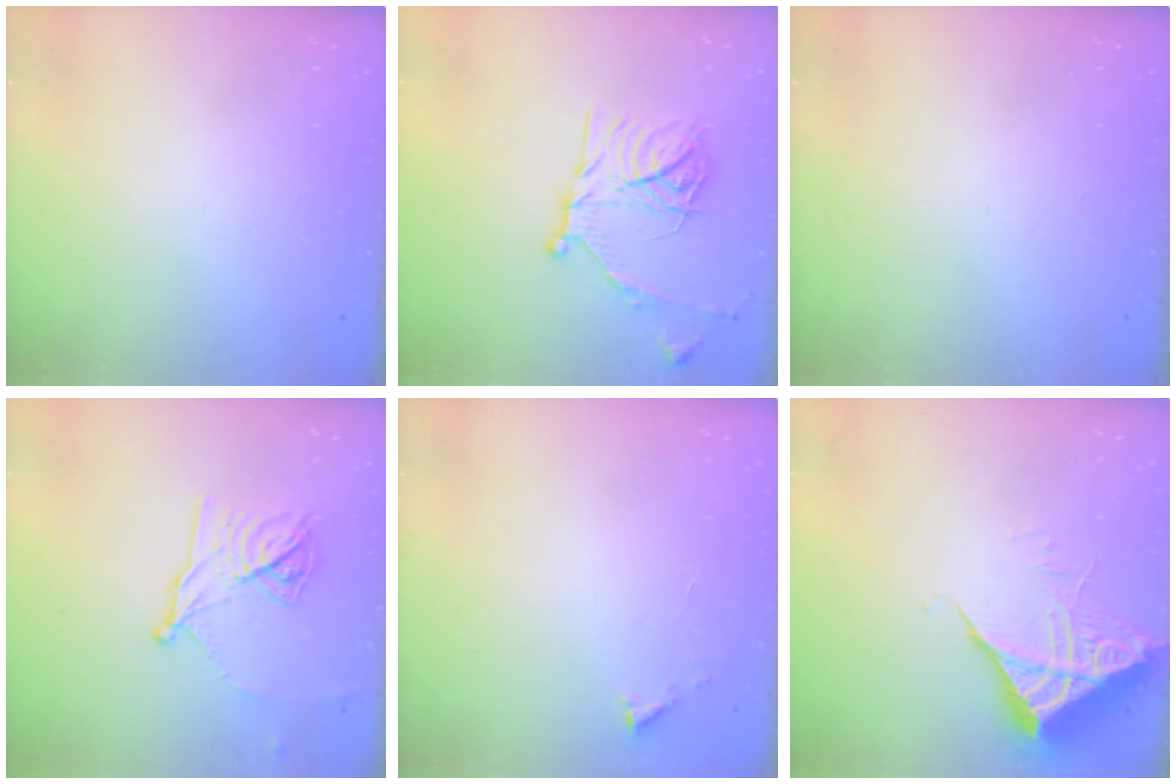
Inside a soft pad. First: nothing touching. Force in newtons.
{"total": 17.1, "press": 17.1, "slide": 1.1}
{"total": 0.0}
{"total": 12.9, "press": 12.9, "slide": 0.2}
{"total": 3.1, "press": 3.1, "slide": 0.4}
{"total": 7.0, "press": 7.0, "slide": 0.6}